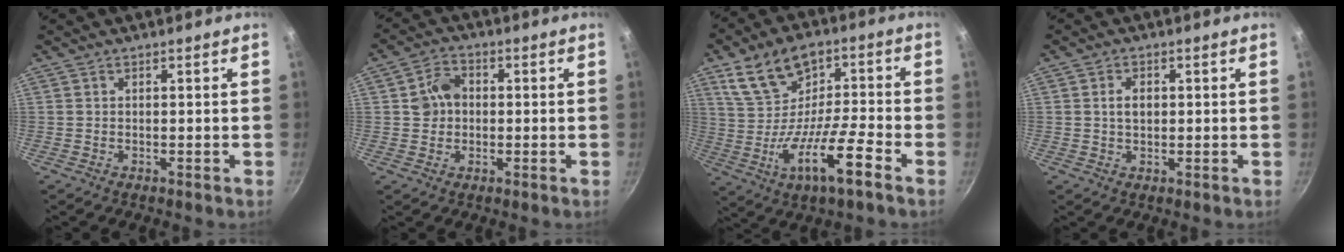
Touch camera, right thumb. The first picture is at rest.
{"total": 5.7, "force": [0.3, 4.7, 3.2], "torque": [-0.033, 0.011, -0.005]}
{"total": 13.9, "force": [-2.4, 6.6, 12.0], "torque": [-0.182, 0.019, -0.046]}
{"total": 2.9, "force": [0.4, 1.9, 2.2], "torque": [-0.027, 0.003, 0.007]}